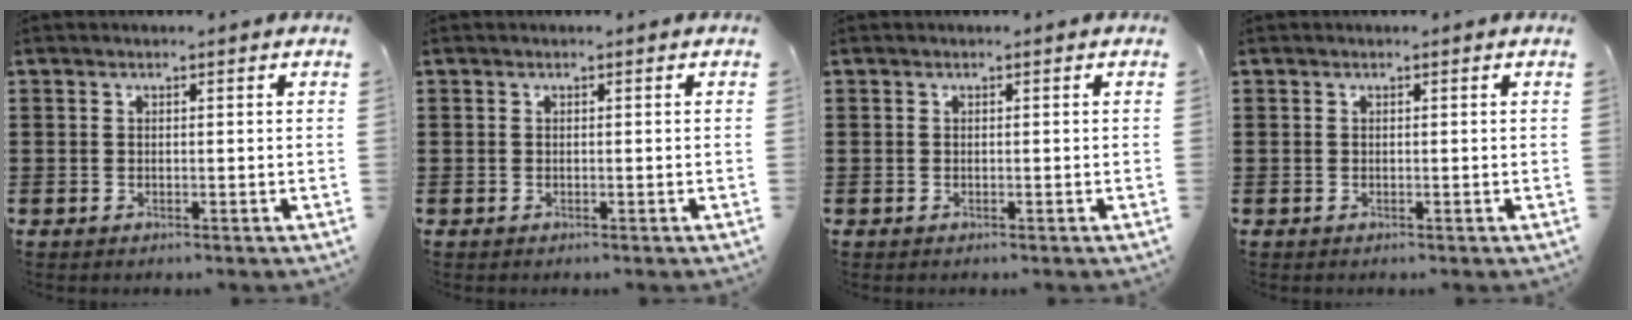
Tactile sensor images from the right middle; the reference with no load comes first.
{"total": 0.0}
{"total": 0.0}
{"total": 0.0}